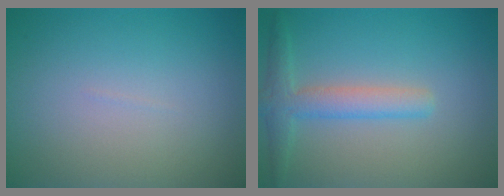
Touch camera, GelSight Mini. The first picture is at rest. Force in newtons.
{"total": 3.1, "press": 3.1, "slide": 0.2}